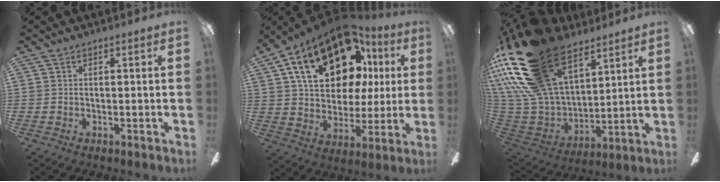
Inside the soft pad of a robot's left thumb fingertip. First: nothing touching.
{"total": 23.5, "force": [11.9, 14.0, 14.6], "torque": [-0.251, -0.046, 0.207]}
{"total": 29.1, "force": [17.3, 16.6, 16.5], "torque": [-0.345, -0.102, 0.335]}